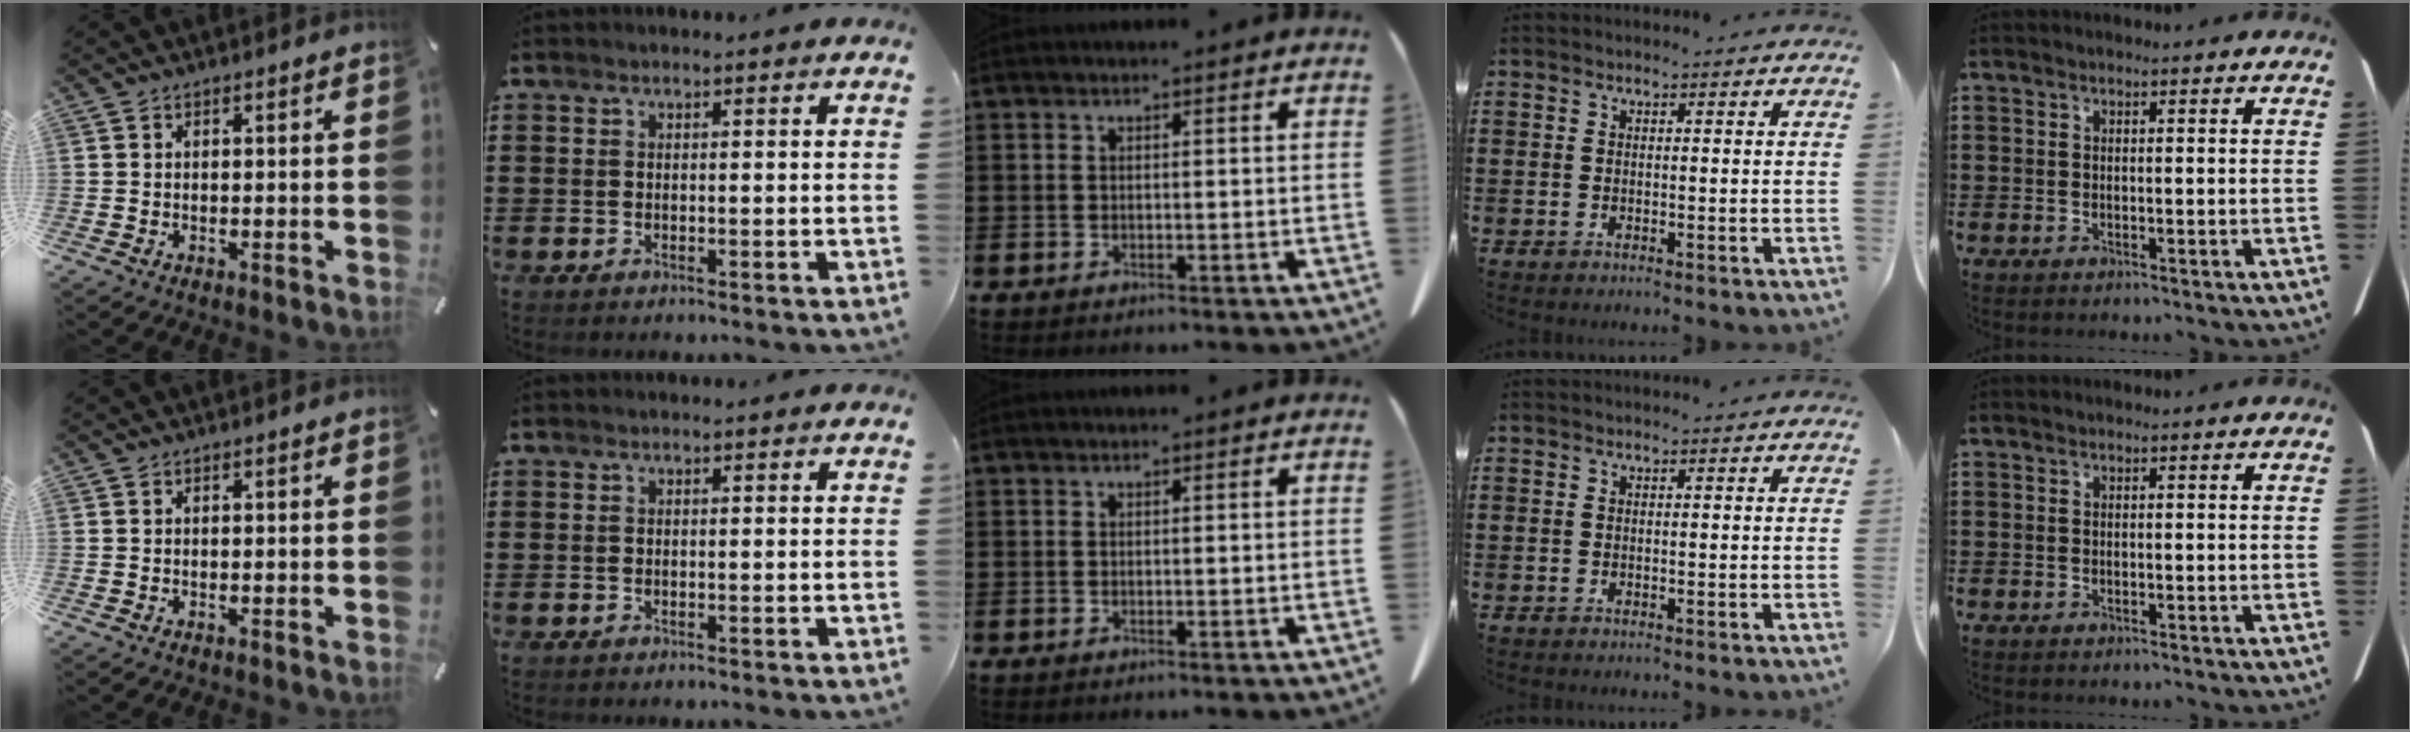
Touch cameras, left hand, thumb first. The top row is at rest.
{}